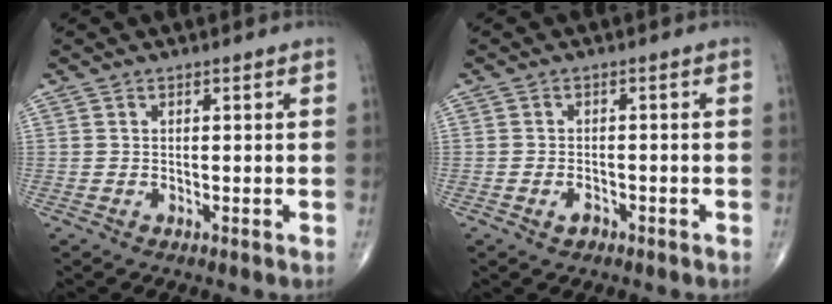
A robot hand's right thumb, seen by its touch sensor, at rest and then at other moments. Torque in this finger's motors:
{"motor_torque": [-0.20, 0.03, -0.28, -0.28, 0.07]}